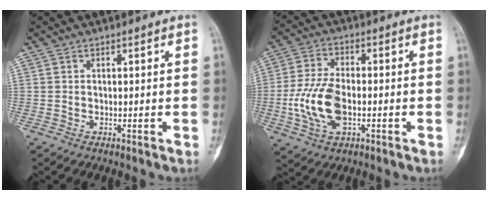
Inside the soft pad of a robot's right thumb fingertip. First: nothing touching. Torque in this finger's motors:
{"motor_torque": [1.82, 1.72, 1.05, -0.34, 0.16]}